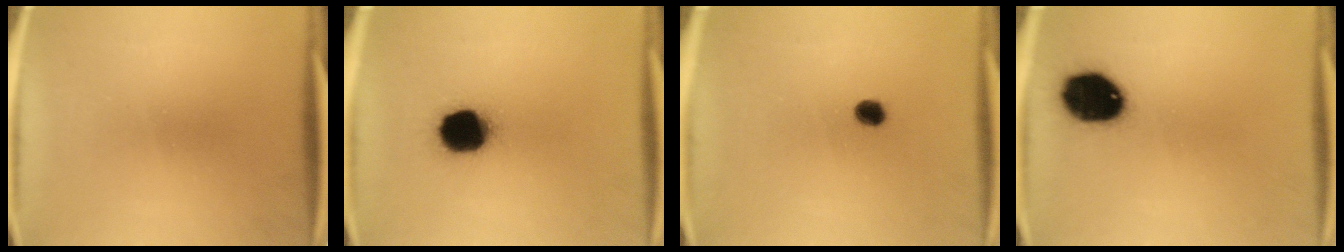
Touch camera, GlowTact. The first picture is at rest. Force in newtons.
{"total": 14.2}
{"total": 2.7}
{"total": 14.3}